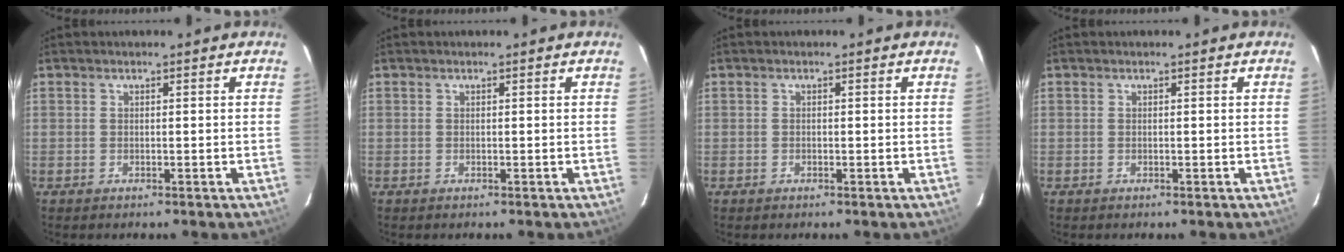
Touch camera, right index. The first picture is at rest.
{"total": 0.0}
{"total": 0.0}
{"total": 0.0}